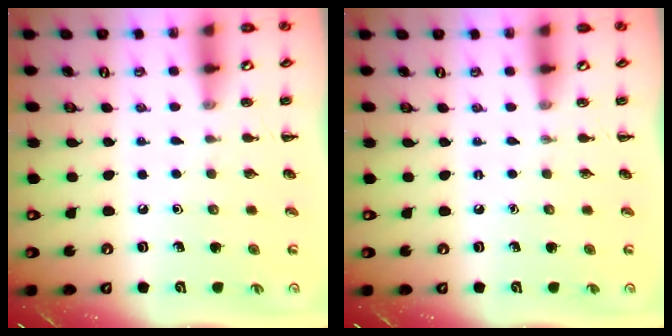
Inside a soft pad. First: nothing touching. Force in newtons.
{"total": 0.0}